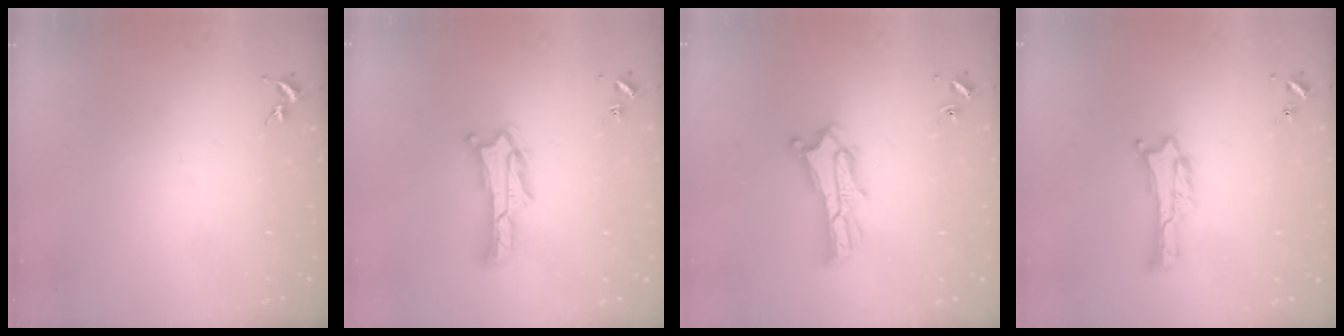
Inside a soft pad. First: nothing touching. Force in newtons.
{"total": 3.0, "press": 2.9, "slide": 0.3}
{"total": 5.4, "press": 5.4, "slide": 0.5}
{"total": 0.6, "press": 0.6, "slide": 0.1}